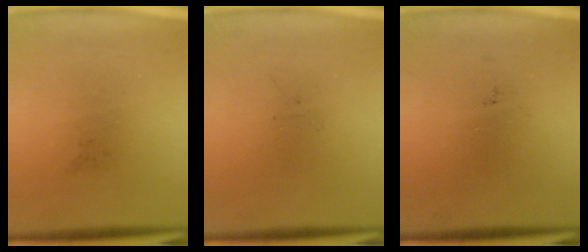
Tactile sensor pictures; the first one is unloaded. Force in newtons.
{"total": 0.0}
{"total": 0.0}